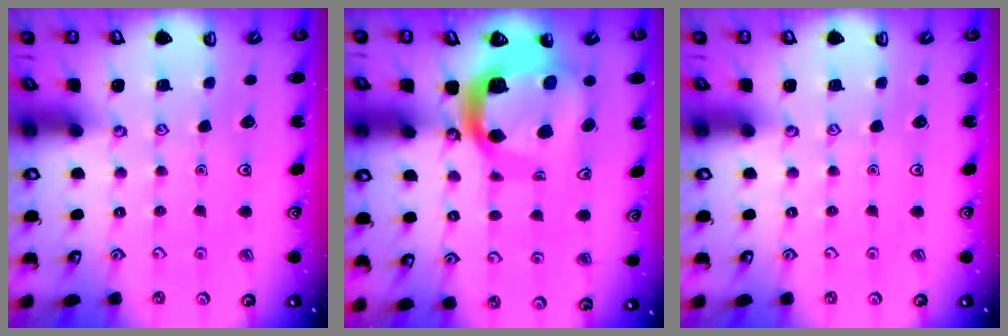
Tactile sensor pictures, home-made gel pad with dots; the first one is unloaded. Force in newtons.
{"total": 14.8, "press": 14.6, "slide": 1.8}
{"total": 0.0}